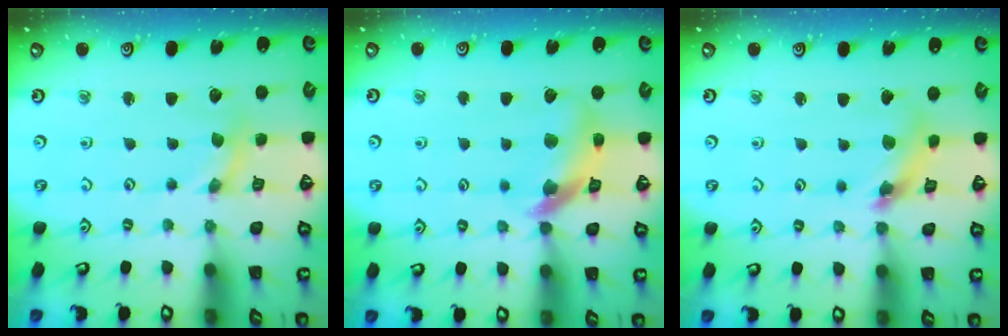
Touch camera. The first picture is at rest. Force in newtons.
{"total": 11.5, "press": 11.4, "slide": 1.5}
{"total": 8.4, "press": 8.4, "slide": 0.8}